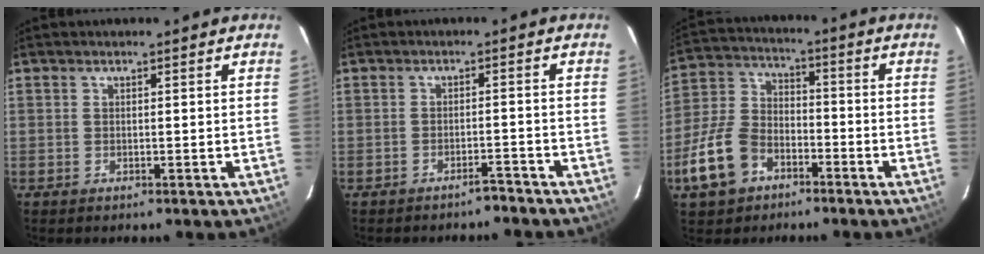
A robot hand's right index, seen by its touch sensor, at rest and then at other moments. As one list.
[{"total": 2.8, "force": [-2.7, 0.3, 0.6], "torque": [-0.018, 0.004, -0.032]}, {"total": 12.3, "force": [-6.4, 8.2, 6.5], "torque": [-0.158, 0.019, -0.119]}]